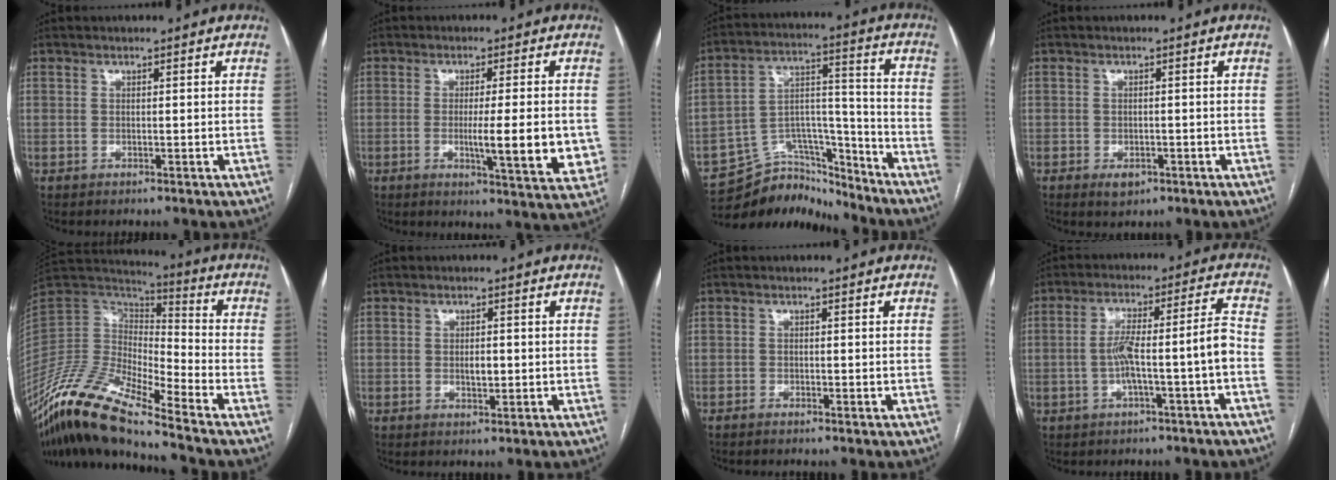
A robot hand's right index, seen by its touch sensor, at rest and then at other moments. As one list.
[{"total": 10.2, "force": [-1.4, 1.3, 10.0], "torque": [-0.130, -0.014, -0.017]}, {"total": 12.9, "force": [-12.3, 3.9, 1.2], "torque": [-0.009, 0.061, -0.205]}, {"total": 2.4, "force": [-1.3, 1.5, 1.4], "torque": [-0.020, 0.000, -0.010]}, {"total": 17.3, "force": [-13.2, 2.0, 10.9], "torque": [-0.220, -0.004, -0.252]}, {"total": 2.1, "force": [-0.2, 0.9, 1.8], "torque": [-0.032, 0.001, 0.000]}, {"total": 0.6, "force": [-0.6, 0.0, 0.2], "torque": [-0.005, -0.001, -0.011]}, {"total": 8.2, "force": [-2.5, -0.4, 7.9], "torque": [-0.140, 0.031, -0.035]}]